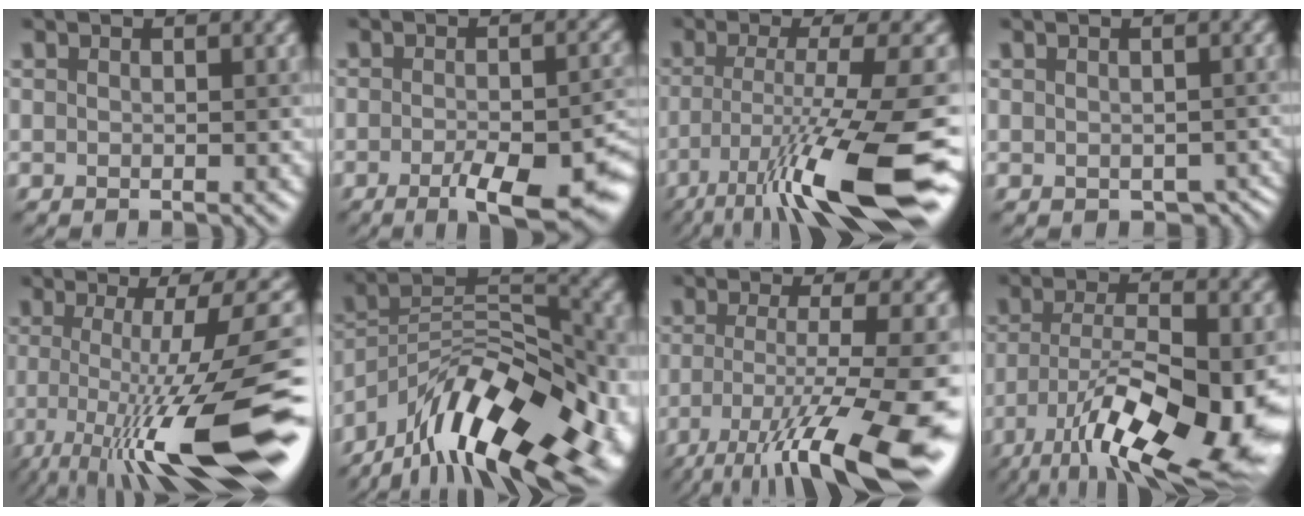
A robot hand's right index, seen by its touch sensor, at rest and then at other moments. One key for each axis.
{"total": 8.2, "fx": -3.7, "fy": 2.3, "fz": 6.9, "tx": -0.101, "ty": -0.010, "tz": -0.049}
{"total": 12.8, "fx": -6.1, "fy": 2.0, "fz": 11.1, "tx": -0.188, "ty": -0.015, "tz": -0.102}
{"total": 2.8, "fx": -1.2, "fy": 1.9, "fz": 1.7, "tx": -0.020, "ty": -0.019, "tz": -0.007}
{"total": 14.7, "fx": -3.9, "fy": 3.1, "fz": 13.8, "tx": -0.201, "ty": -0.005, "tz": -0.062}
{"total": 16.6, "fx": -9.7, "fy": 7.2, "fz": 11.5, "tx": -0.197, "ty": 0.021, "tz": -0.169}
{"total": 14.0, "fx": -7.0, "fy": 2.7, "fz": 11.8, "tx": -0.201, "ty": -0.025, "tz": -0.112}
{"total": 14.6, "fx": -6.8, "fy": 5.1, "fz": 11.8, "tx": -0.203, "ty": -0.019, "tz": -0.106}